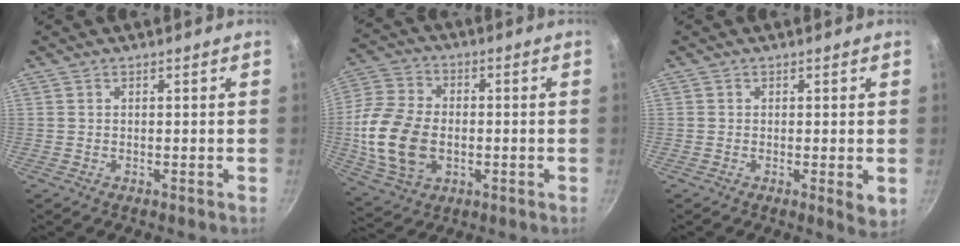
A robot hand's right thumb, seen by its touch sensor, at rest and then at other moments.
{"total": 15.9, "force": [-1.9, 11.0, 11.4], "torque": [-0.218, 0.012, -0.034]}
{"total": 2.9, "force": [-0.2, 1.0, 2.7], "torque": [-0.040, -0.010, -0.005]}